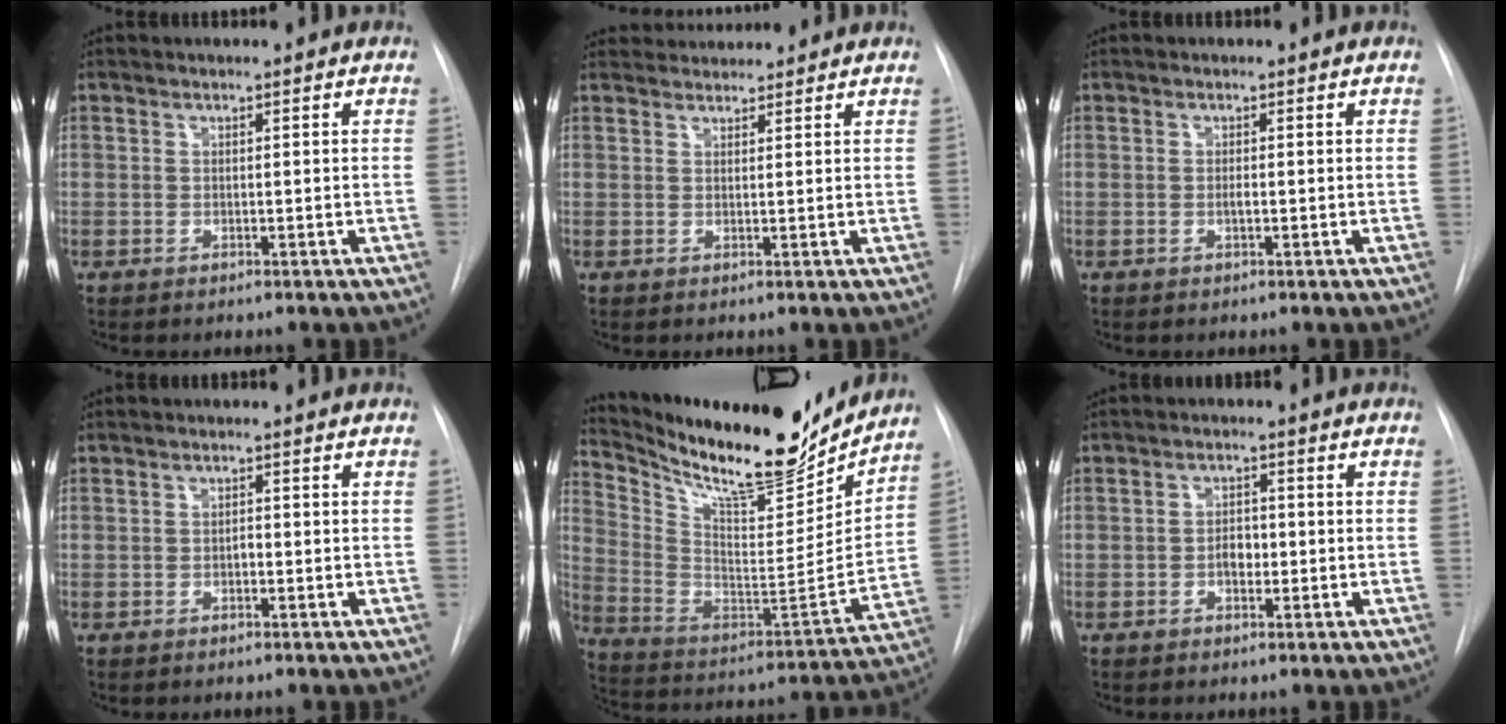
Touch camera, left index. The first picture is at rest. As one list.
[{"total": 5.0, "force": [5.0, 0.8, 0.3], "torque": [-0.007, 0.032, 0.076]}, {"total": 0.6, "force": [0.0, 0.1, 0.6], "torque": [-0.014, -0.001, -0.002]}, {"total": 0.8, "force": [-0.2, 0.4, 0.6], "torque": [-0.011, 0.002, -0.005]}, {"total": 23.5, "force": [20.4, 4.4, 10.8], "torque": [-0.196, -0.036, 0.323]}, {"total": 2.4, "force": [-0.6, 1.5, 1.8], "torque": [-0.027, 0.005, -0.009]}]